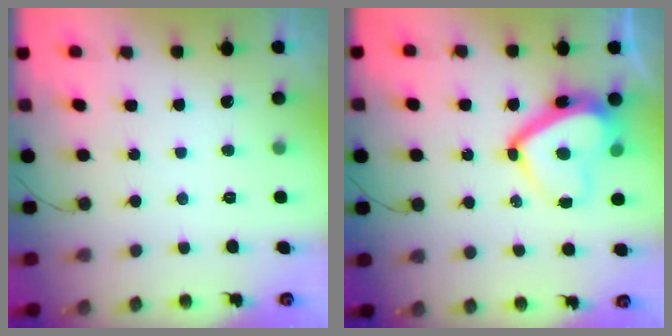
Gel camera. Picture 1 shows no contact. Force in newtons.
{"total": 13.9, "press": 13.7, "slide": 1.9}